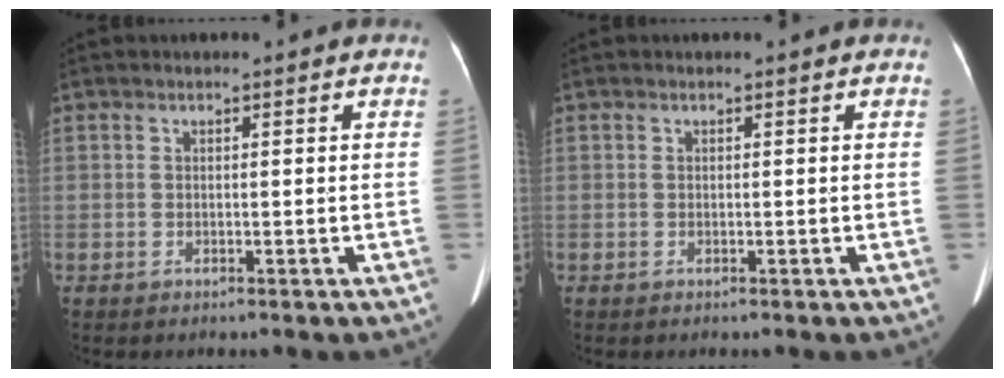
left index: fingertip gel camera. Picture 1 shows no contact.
{"total": 0.0}